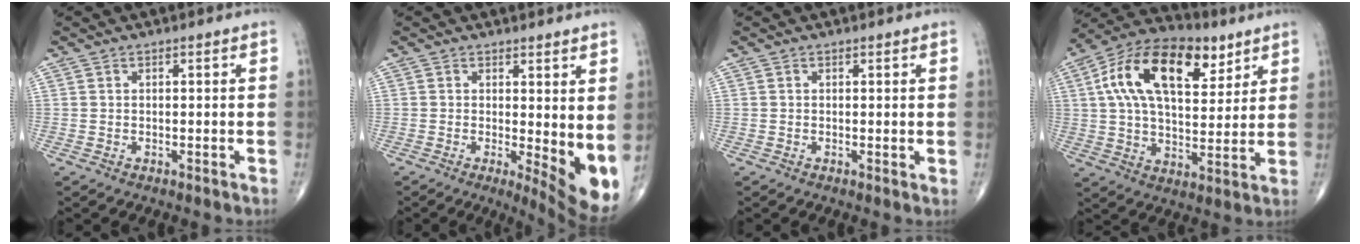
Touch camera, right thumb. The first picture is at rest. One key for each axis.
{"total": 8.8, "fx": 0.7, "fy": 3.1, "fz": 8.2, "tx": -0.105, "ty": -0.022, "tz": 0.016}
{"total": 0.6, "fx": 0.3, "fy": 0.1, "fz": 0.5, "tx": -0.012, "ty": -0.004, "tz": 0.002}
{"total": 20.5, "fx": 8.1, "fy": 10.9, "fz": 15.4, "tx": -0.245, "ty": -0.002, "tz": 0.133}